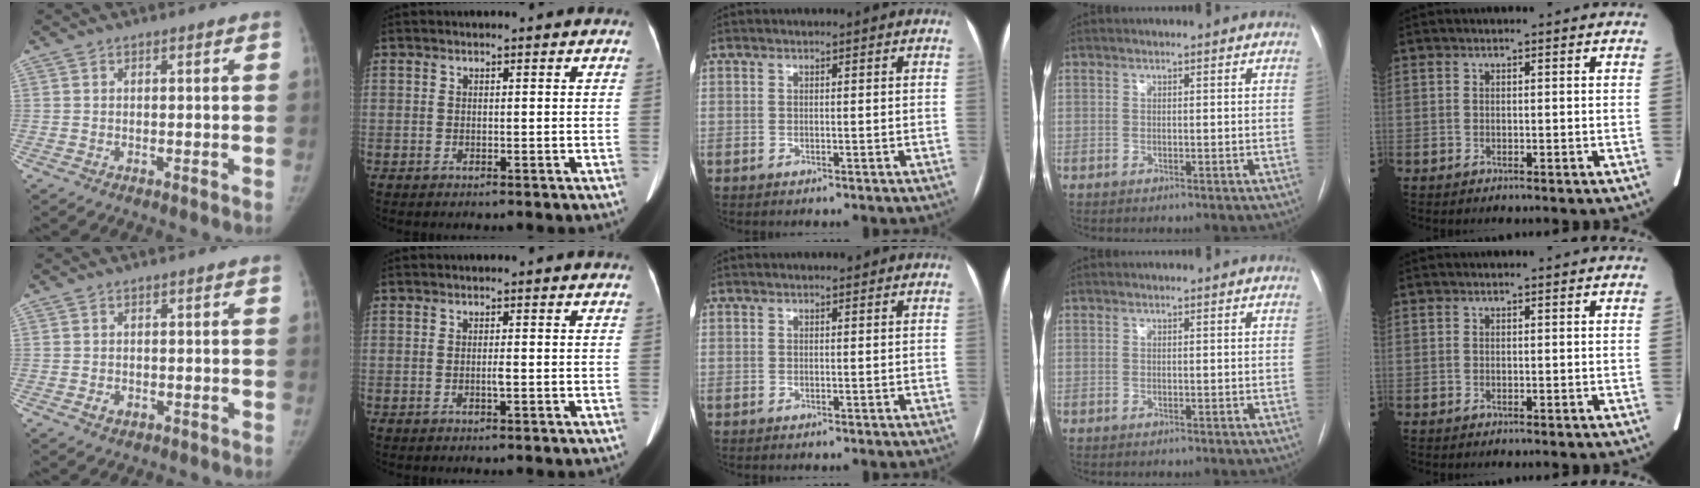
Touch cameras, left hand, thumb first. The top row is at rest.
{"thumb": {"total": 1.6, "force": [-0.5, 1.2, 0.9], "torque": [-0.011, 0.001, -0.005]}, "index": {"total": 1.0, "force": [-0.3, 0.0, 0.9], "torque": [-0.021, -0.002, -0.005]}, "middle": {"total": 1.0, "force": [0.7, 0.4, 0.5], "torque": [-0.012, 0.012, 0.010]}}